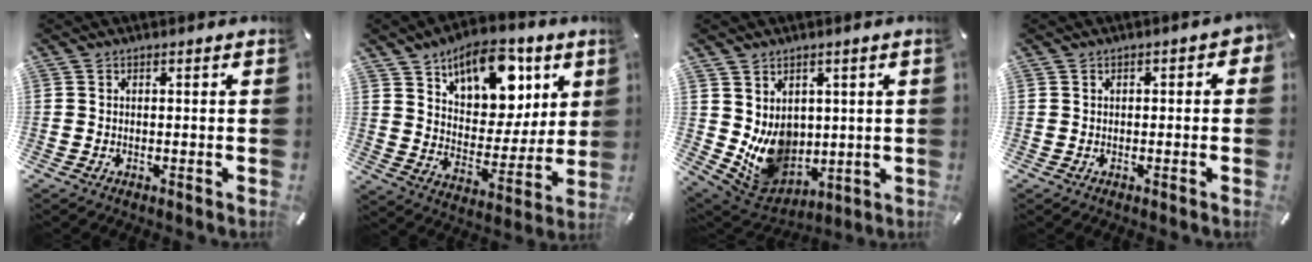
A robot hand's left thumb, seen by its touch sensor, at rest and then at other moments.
{"total": 16.4, "force": [10.4, 9.5, 8.5], "torque": [-0.127, -0.061, 0.181]}
{"total": 10.2, "force": [1.2, 9.2, 4.2], "torque": [-0.084, -0.036, 0.035]}
{"total": 1.7, "force": [-0.2, 1.0, 1.3], "torque": [-0.015, 0.004, -0.007]}